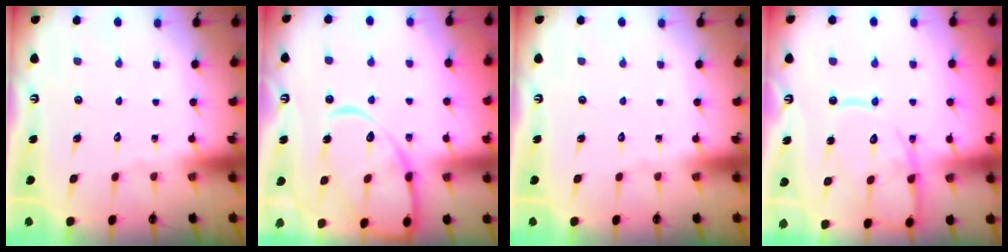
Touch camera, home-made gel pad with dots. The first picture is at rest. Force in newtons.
{"total": 16.1, "press": 16.1, "slide": 1.5}
{"total": 0.0}
{"total": 15.8, "press": 15.7, "slide": 1.3}